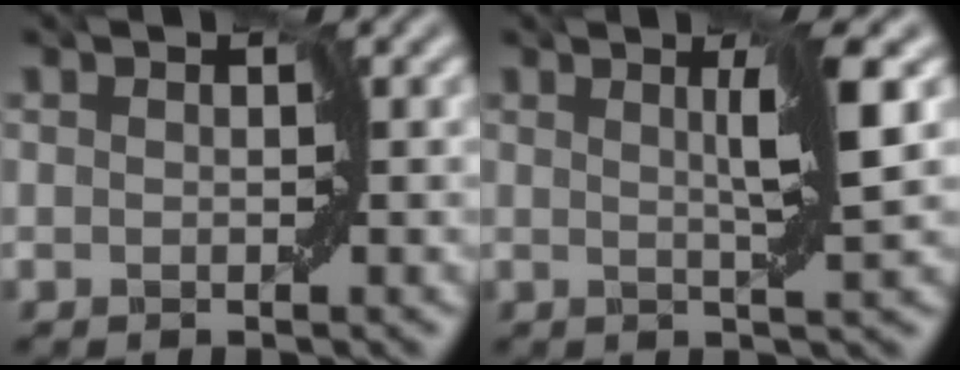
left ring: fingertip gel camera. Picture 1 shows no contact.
{"total": 2.9, "force": [1.0, -0.4, 2.7], "torque": [-0.046, 0.002, 0.016]}